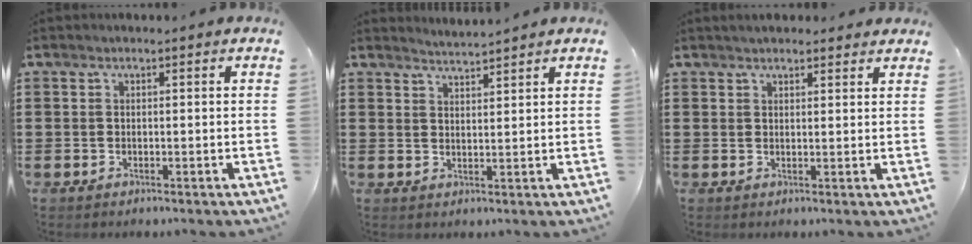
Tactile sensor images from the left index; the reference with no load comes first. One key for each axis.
{"total": 2.5, "fx": 2.5, "fy": -0.4, "fz": -0.2, "tx": -0.004, "ty": -0.008, "tz": 0.047}
{"total": 2.0, "fx": 1.9, "fy": 0.4, "fz": 0.3, "tx": -0.009, "ty": 0.004, "tz": 0.037}